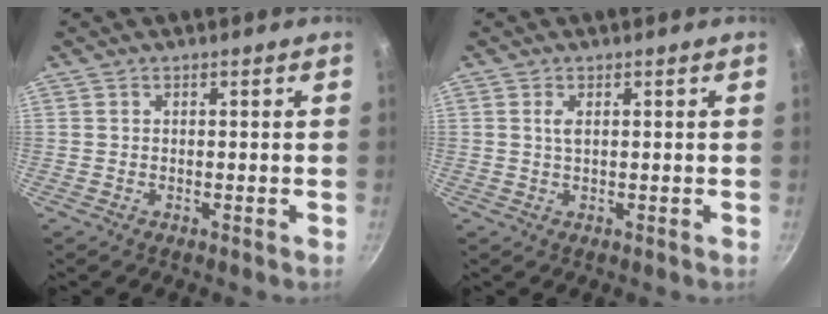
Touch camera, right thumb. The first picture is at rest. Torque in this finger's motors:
{"motor_torque": [0.13, 0.11, 0.28, 0.28, 0.04]}